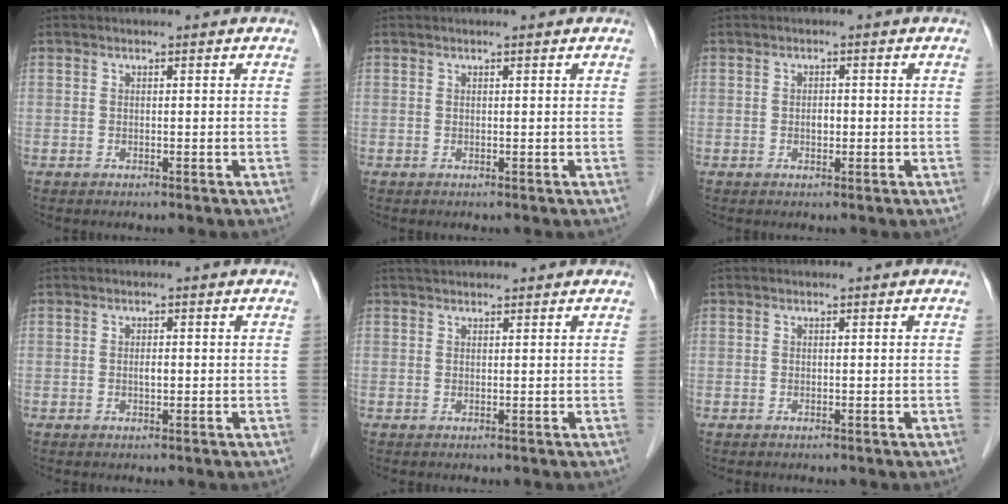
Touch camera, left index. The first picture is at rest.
{"total": 0.6, "force": [0.4, -0.1, 0.3], "torque": [-0.011, 0.002, 0.012]}
{"total": 1.3, "force": [-0.2, 0.8, 1.0], "torque": [-0.017, 0.002, -0.002]}
{"total": 0.9, "force": [-0.1, 0.3, 0.9], "torque": [-0.017, 0.000, 0.000]}
{"total": 2.4, "force": [2.3, 0.3, 0.7], "torque": [-0.010, 0.029, 0.039]}
{"total": 0.0}